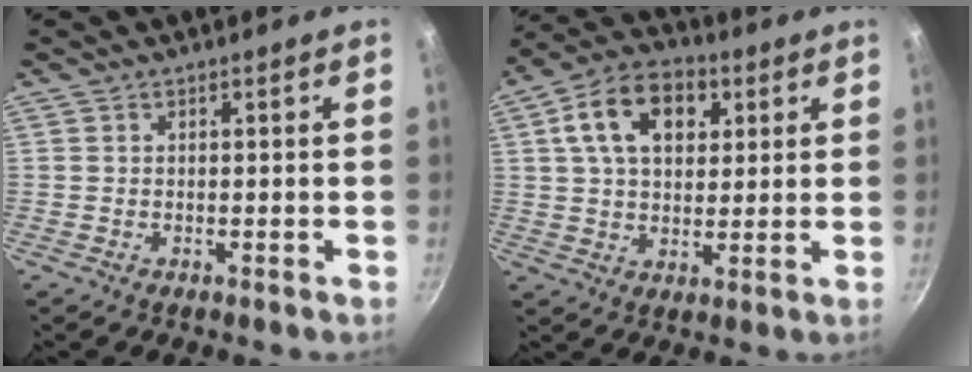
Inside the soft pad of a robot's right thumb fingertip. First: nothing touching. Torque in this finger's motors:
{"motor_torque": [-0.50, 2.74, 1.01, -0.21, 0.11]}